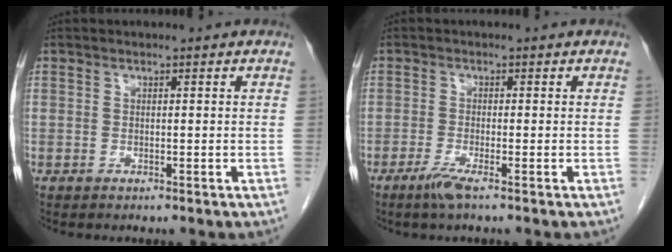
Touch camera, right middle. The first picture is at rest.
{"total": 2.6, "force": [-1.8, -0.1, 1.9], "torque": [-0.044, -0.007, -0.038]}